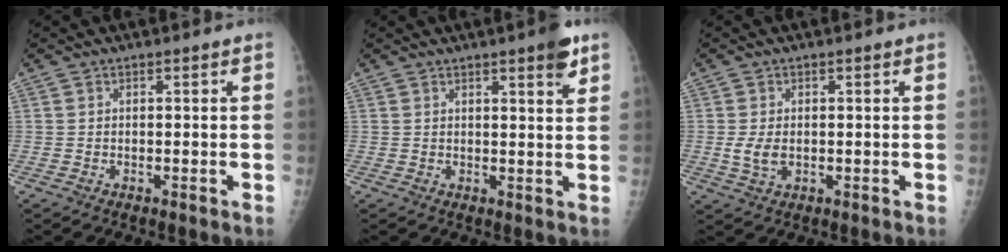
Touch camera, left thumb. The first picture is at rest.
{"total": 4.6, "force": [2.8, 0.7, 3.5], "torque": [-0.040, -0.014, 0.033]}
{"total": 3.6, "force": [-0.2, 2.3, 2.8], "torque": [-0.057, -0.006, -0.001]}